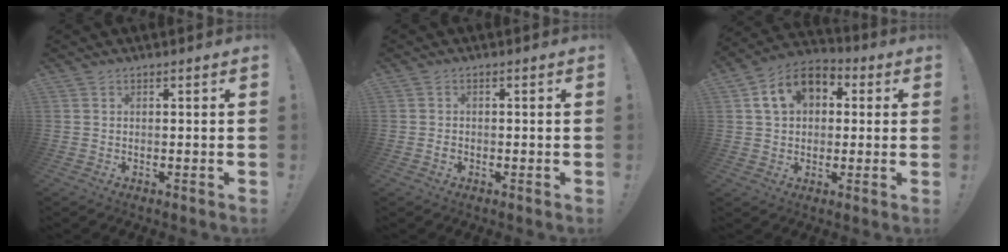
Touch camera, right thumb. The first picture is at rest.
{"total": 1.3, "force": [-0.8, 0.8, 0.6], "torque": [-0.010, 0.003, -0.014]}
{"total": 12.3, "force": [4.2, 9.0, 7.3], "torque": [-0.120, 0.004, 0.083]}